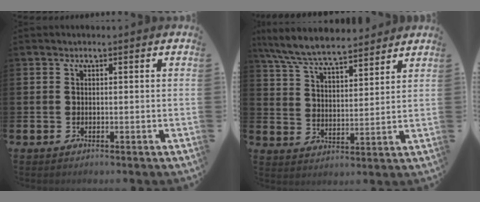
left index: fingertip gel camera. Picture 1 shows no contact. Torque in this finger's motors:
{"motor_torque": [0.56, -0.61, 0.96, 0.21]}